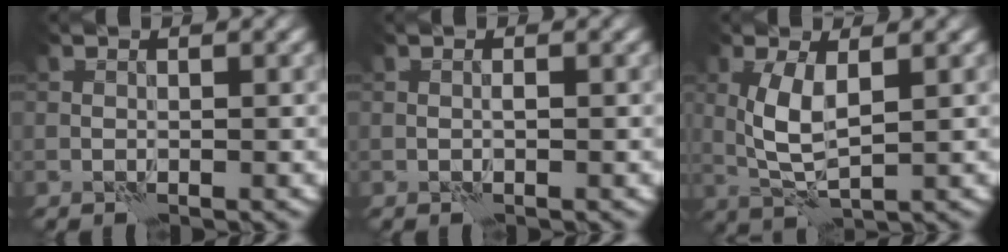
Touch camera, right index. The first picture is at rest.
{"total": 0.0}
{"total": 4.2, "force": [0.8, 1.5, 3.8], "torque": [-0.088, -0.001, 0.019]}